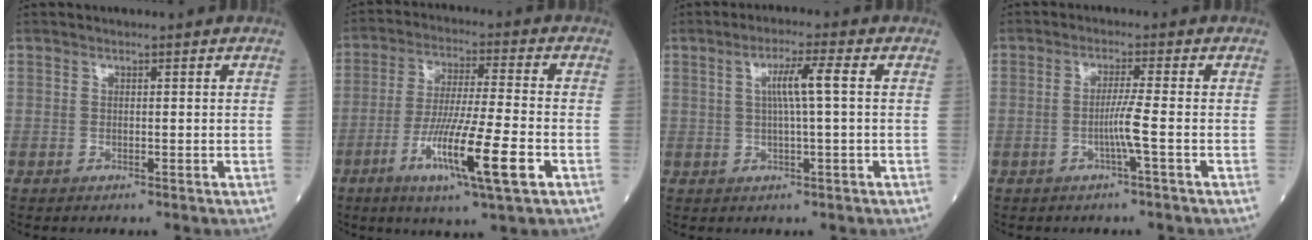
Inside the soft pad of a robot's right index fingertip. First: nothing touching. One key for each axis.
{"total": 12.6, "fx": -4.9, "fy": 0.1, "fz": 11.6, "tx": -0.211, "ty": -0.020, "tz": -0.089}
{"total": 4.8, "fx": 0.9, "fy": -0.4, "fz": 4.7, "tx": -0.083, "ty": 0.007, "tz": 0.017}
{"total": 3.5, "fx": -1.0, "fy": -1.0, "fz": 3.2, "tx": -0.063, "ty": -0.003, "tz": -0.021}